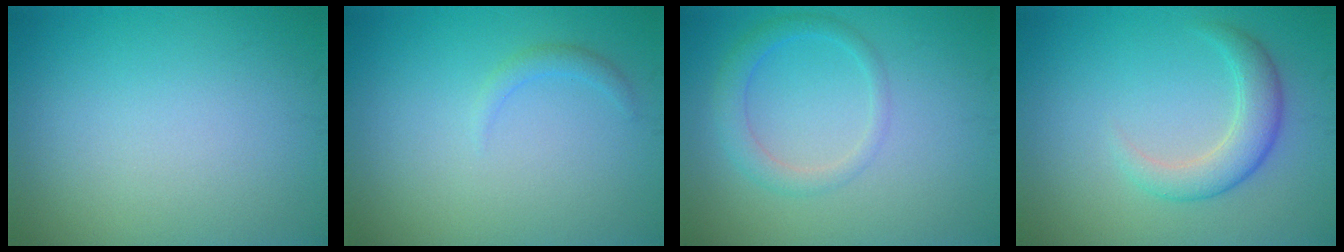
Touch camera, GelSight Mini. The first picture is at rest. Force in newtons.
{"total": 1.0, "press": 1.0, "slide": 0.0}
{"total": 2.3, "press": 2.3, "slide": 0.1}
{"total": 3.1, "press": 3.1, "slide": 0.1}